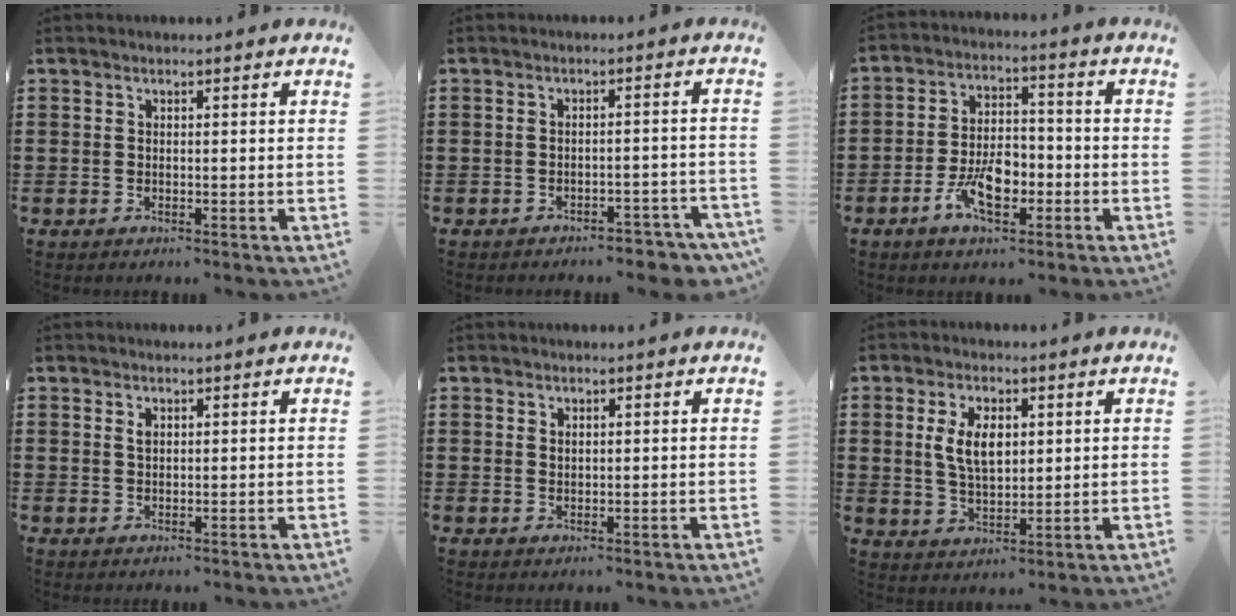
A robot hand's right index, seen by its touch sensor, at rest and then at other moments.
{"total": 3.1, "force": [-3.0, 0.3, 0.7], "torque": [-0.016, 0.001, -0.062]}
{"total": 8.0, "force": [-3.3, 4.3, 5.9], "torque": [-0.113, 0.002, -0.064]}
{"total": 0.9, "force": [0.4, 0.4, 0.7], "torque": [-0.014, 0.003, 0.007]}
{"total": 0.8, "force": [0.6, 0.5, 0.3], "torque": [-0.007, 0.003, 0.012]}
{"total": 6.4, "force": [1.4, 3.4, 5.2], "torque": [-0.109, 0.005, 0.018]}